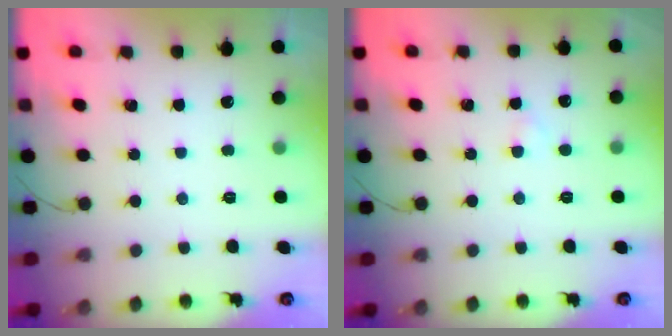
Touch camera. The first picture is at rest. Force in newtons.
{"total": 1.3, "press": 1.1, "slide": 0.7}